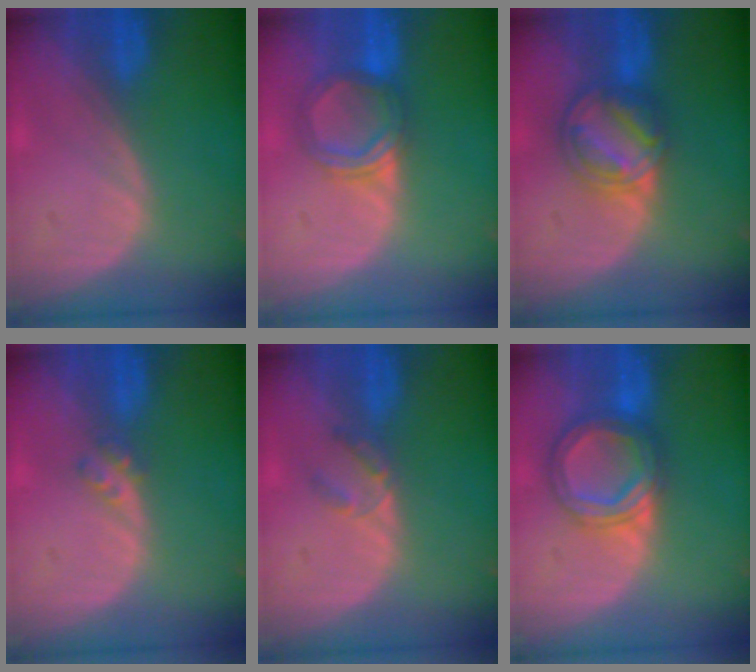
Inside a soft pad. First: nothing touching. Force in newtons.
{"total": 5.4, "press": 5.1, "slide": 1.7}
{"total": 8.0, "press": 6.9, "slide": 4.0}
{"total": 2.1, "press": 1.8, "slide": 1.0}
{"total": 2.5, "press": 2.3, "slide": 1.0}
{"total": 7.2, "press": 7.2, "slide": 0.6}